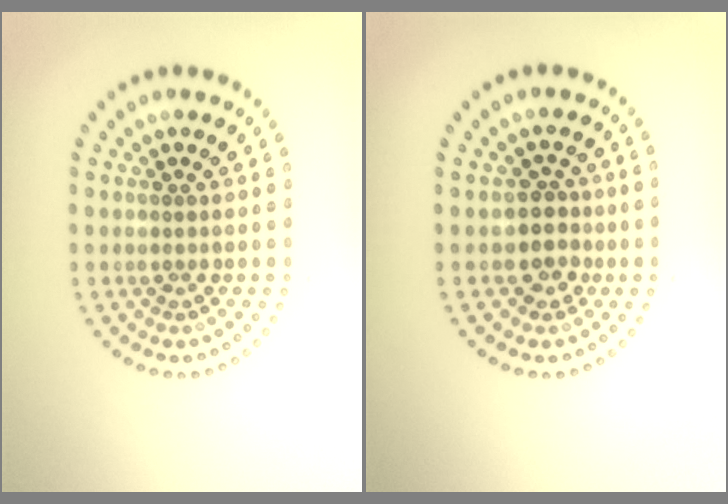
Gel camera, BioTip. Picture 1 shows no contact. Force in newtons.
{"total": 2.4, "press": 2.2, "slide": 1.0}